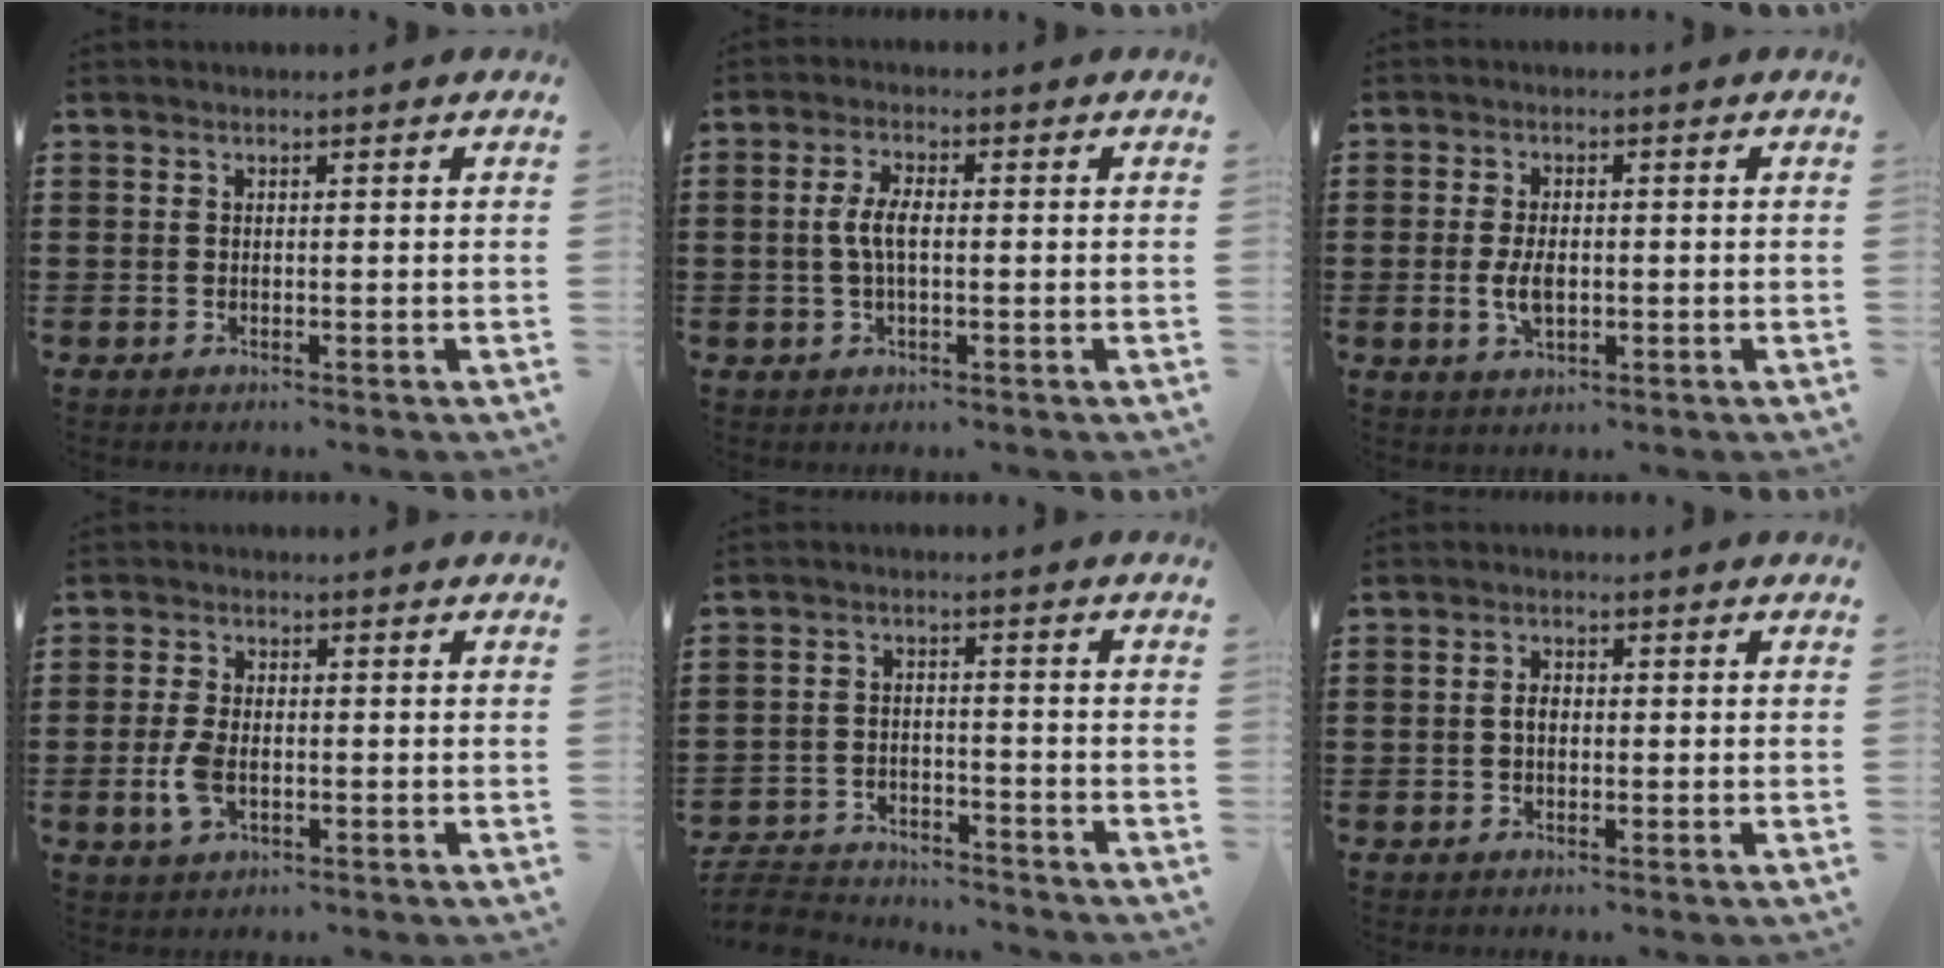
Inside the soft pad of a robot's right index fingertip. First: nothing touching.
{"total": 4.2, "force": [-0.2, 1.6, 4.0], "torque": [-0.088, -0.001, -0.009]}
{"total": 4.4, "force": [-0.6, 2.3, 3.7], "torque": [-0.080, -0.001, -0.013]}
{"total": 4.4, "force": [-1.0, 2.2, 3.6], "torque": [-0.085, -0.004, -0.022]}
{"total": 5.1, "force": [-5.1, 0.7, 0.6], "torque": [-0.024, 0.004, -0.106]}
{"total": 1.9, "force": [-0.2, 1.1, 1.5], "torque": [-0.029, 0.004, -0.004]}